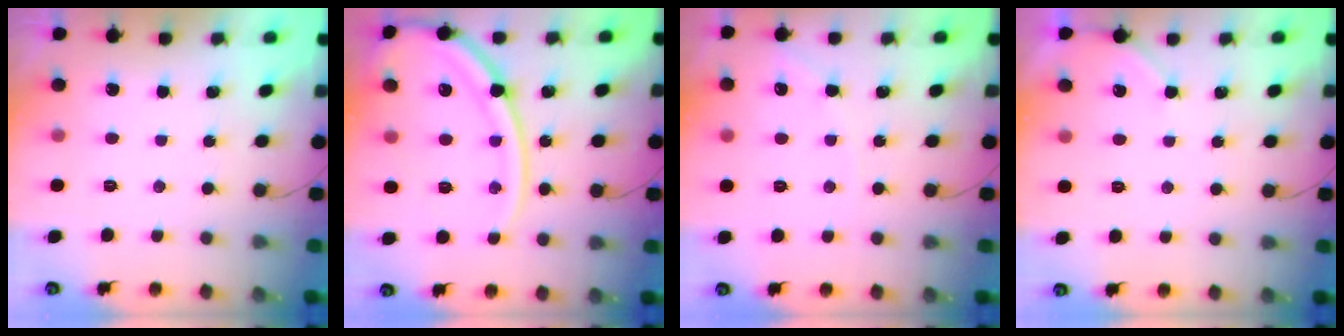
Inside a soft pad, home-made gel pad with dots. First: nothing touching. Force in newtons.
{"total": 17.2, "press": 17.1, "slide": 1.8}
{"total": 5.2, "press": 5.1, "slide": 0.7}
{"total": 2.8, "press": 2.8, "slide": 0.4}